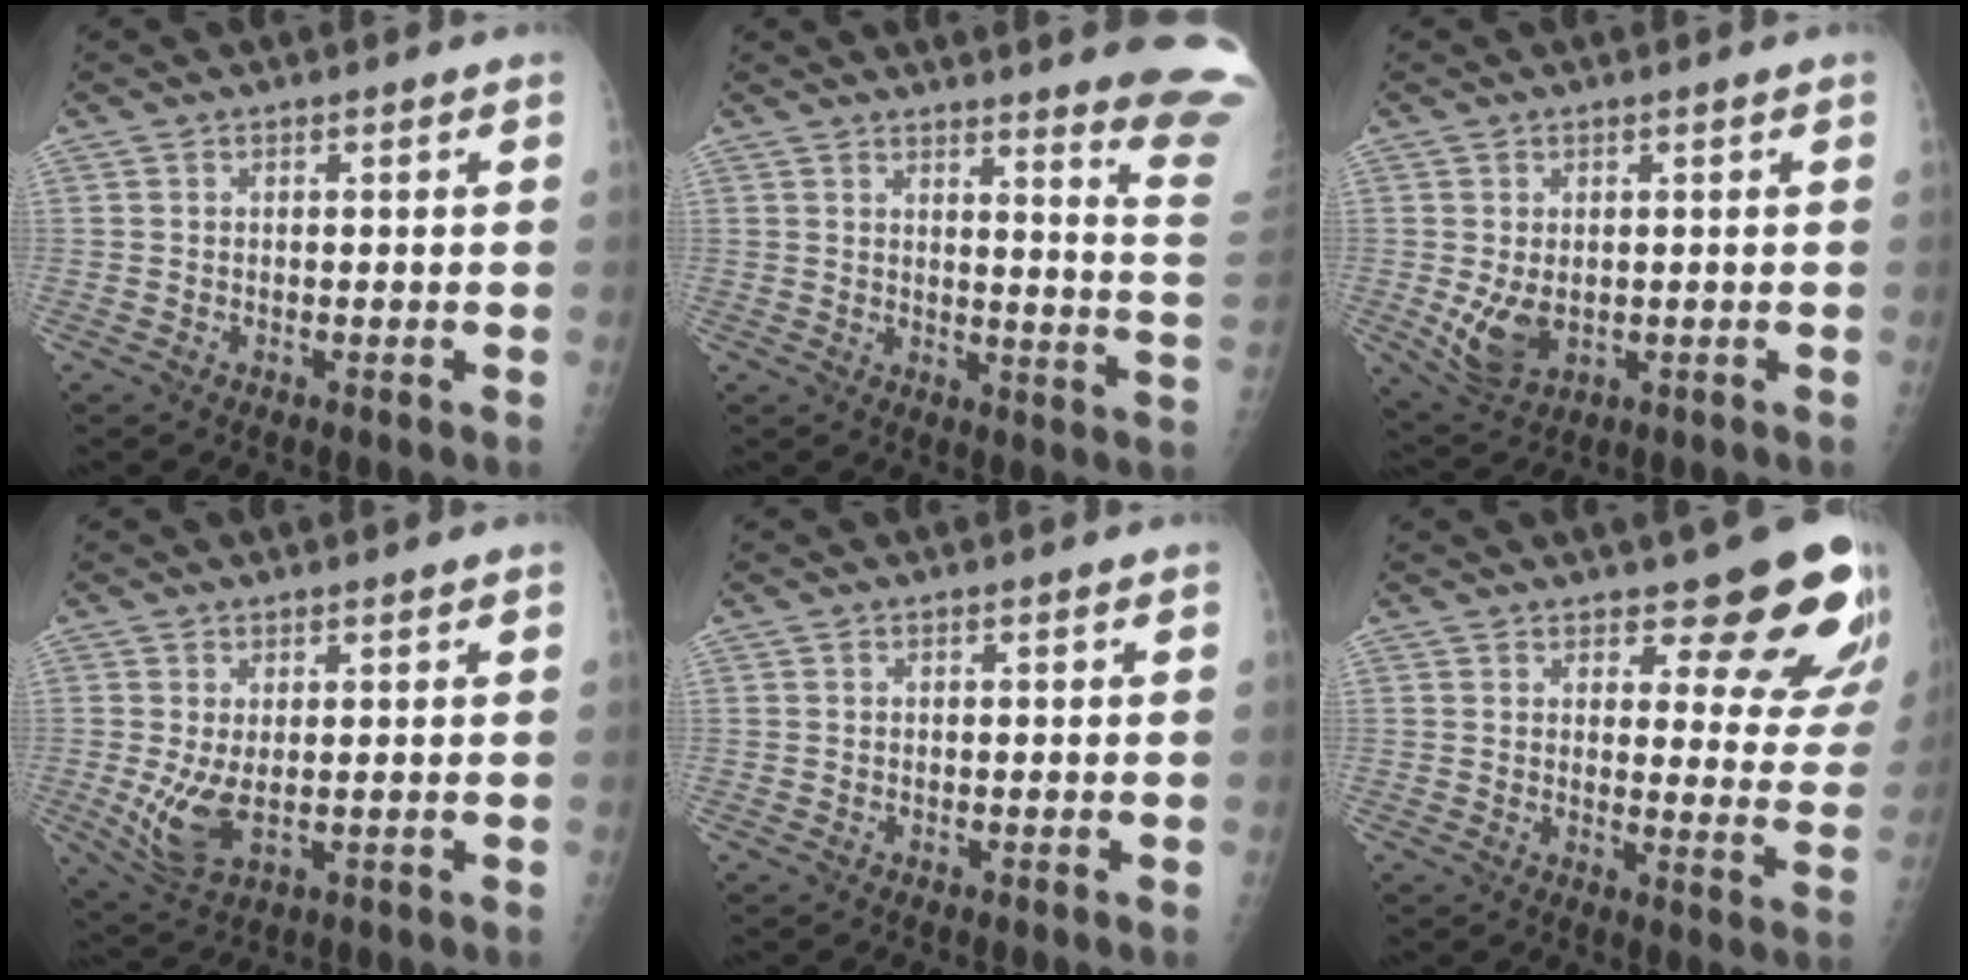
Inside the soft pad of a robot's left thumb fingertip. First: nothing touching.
{"total": 18.0, "force": [15.8, -0.5, 8.4], "torque": [-0.090, -0.167, 0.167]}
{"total": 6.8, "force": [-0.5, 4.4, 5.2], "torque": [-0.090, -0.011, 0.007]}
{"total": 6.8, "force": [0.3, 3.1, 6.1], "torque": [-0.126, -0.008, 0.019]}
{"total": 0.0}
{"total": 14.7, "force": [10.8, 5.0, 8.5], "torque": [-0.054, -0.077, 0.121]}